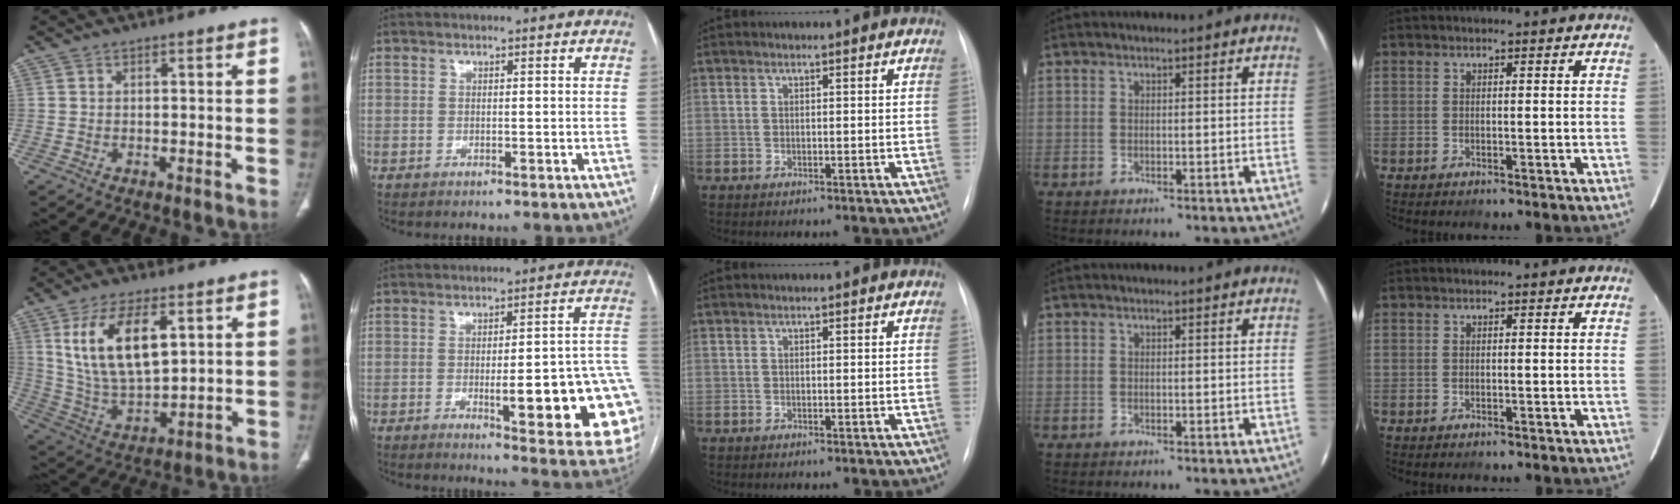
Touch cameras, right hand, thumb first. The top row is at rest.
{"thumb": {"total": 16.5, "force": [5.8, 7.9, 13.3], "torque": [-0.242, -0.022, 0.123]}, "index": {"total": 19.8, "force": [-4.6, 3.2, 19.0], "torque": [-0.140, 0.009, -0.042]}}